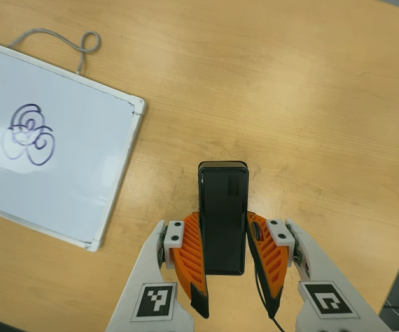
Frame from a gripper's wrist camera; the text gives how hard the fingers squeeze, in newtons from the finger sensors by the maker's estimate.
{"total": 4.1, "left": 2.8, "right": 5.4}